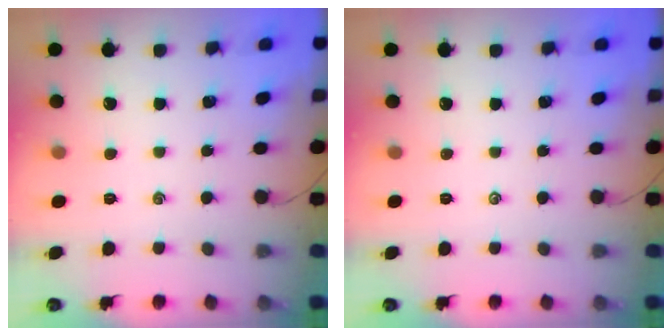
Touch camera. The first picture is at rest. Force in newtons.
{"total": 0.0}